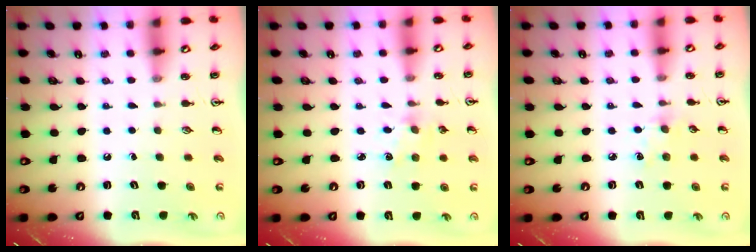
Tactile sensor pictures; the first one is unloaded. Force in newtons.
{"total": 1.9, "press": 1.8, "slide": 0.3}
{"total": 4.4, "press": 4.4, "slide": 0.6}